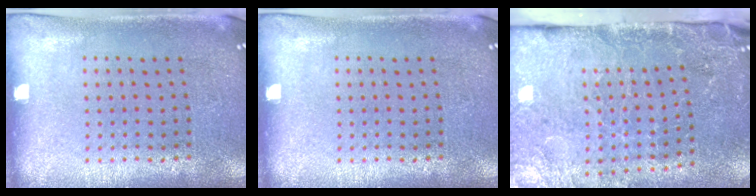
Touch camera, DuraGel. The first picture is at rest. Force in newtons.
{"total": 0.0}
{"total": 3.4, "press": 3.3, "slide": 0.9}